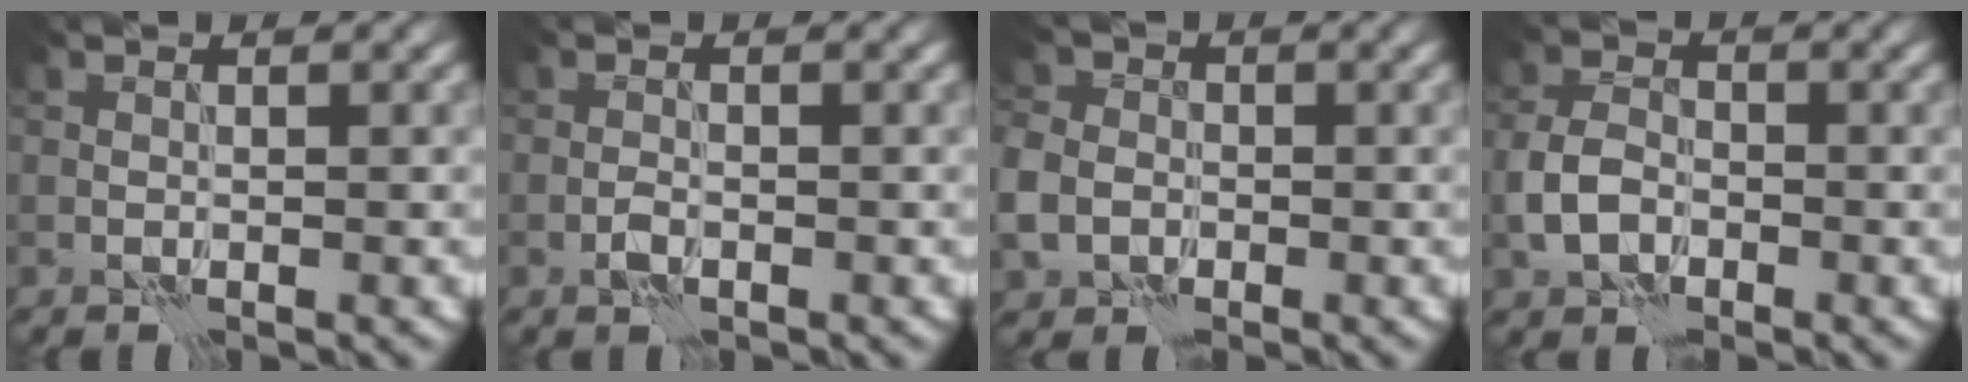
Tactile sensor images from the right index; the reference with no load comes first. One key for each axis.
{"total": 1.1, "fx": -0.6, "fy": 0.6, "fz": 0.8, "tx": -0.017, "ty": 0.003, "tz": -0.015}
{"total": 4.6, "fx": -1.4, "fy": 3.8, "fz": 2.1, "tx": -0.052, "ty": -0.013, "tz": -0.035}
{"total": 3.2, "fx": -1.2, "fy": 2.3, "fz": 1.9, "tx": -0.045, "ty": 0.003, "tz": -0.030}